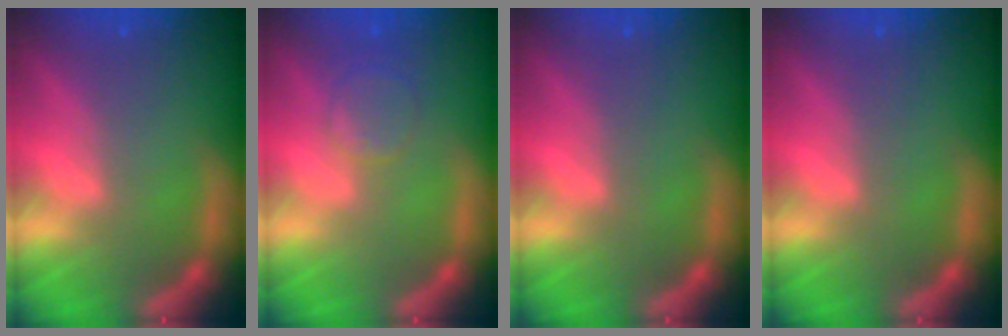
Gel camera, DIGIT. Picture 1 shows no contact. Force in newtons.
{"total": 2.9}
{"total": 0.0}
{"total": 0.0}